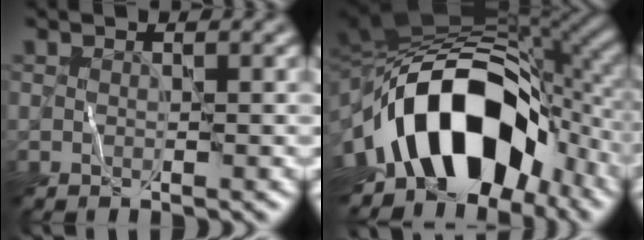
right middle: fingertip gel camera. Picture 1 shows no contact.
{"total": 16.2, "force": [-5.5, 9.7, 11.8], "torque": [-0.180, 0.007, -0.101]}